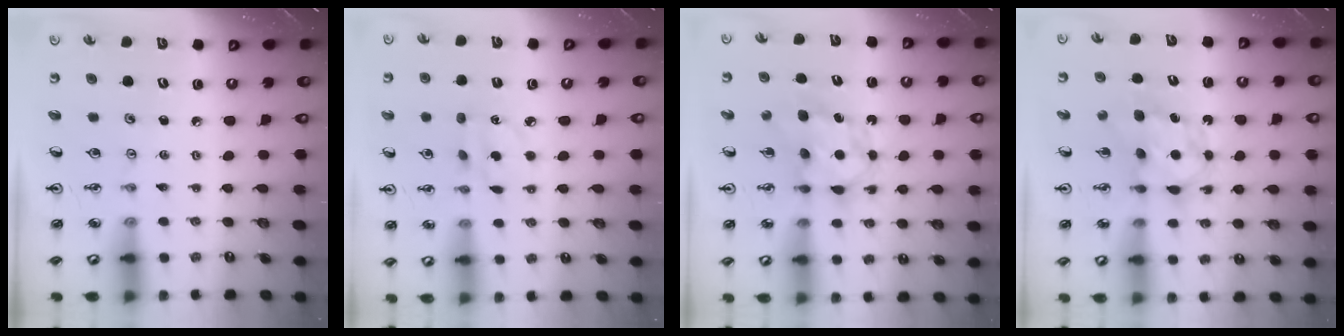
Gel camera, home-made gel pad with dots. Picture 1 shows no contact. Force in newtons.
{"total": 3.8, "press": 3.7, "slide": 0.8}
{"total": 6.5, "press": 6.5, "slide": 0.3}
{"total": 6.5, "press": 6.5, "slide": 0.3}